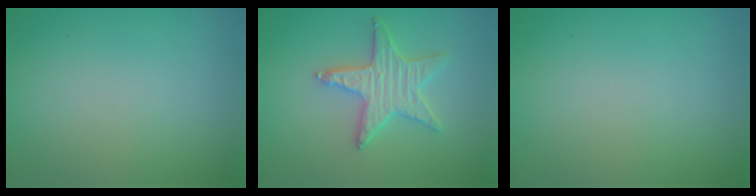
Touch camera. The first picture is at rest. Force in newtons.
{"total": 3.5, "press": 3.4, "slide": 0.7}
{"total": 0.0}